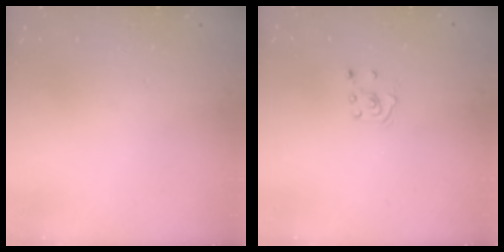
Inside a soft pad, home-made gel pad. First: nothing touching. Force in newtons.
{"total": 2.8, "press": 2.8, "slide": 0.3}